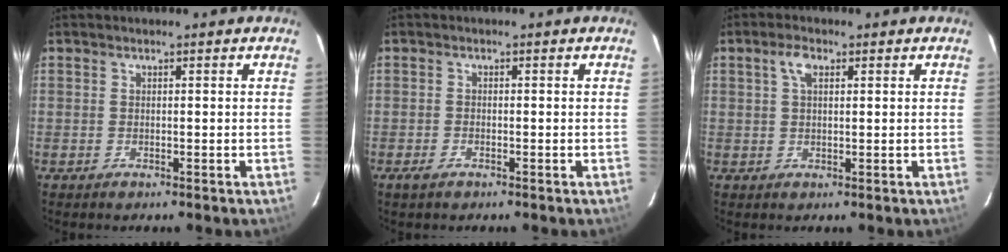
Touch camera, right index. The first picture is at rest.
{"total": 1.6, "force": [-1.2, 0.6, 0.9], "torque": [-0.023, -0.002, -0.023]}
{"total": 2.8, "force": [1.1, 1.4, 2.2], "torque": [-0.045, 0.009, 0.021]}